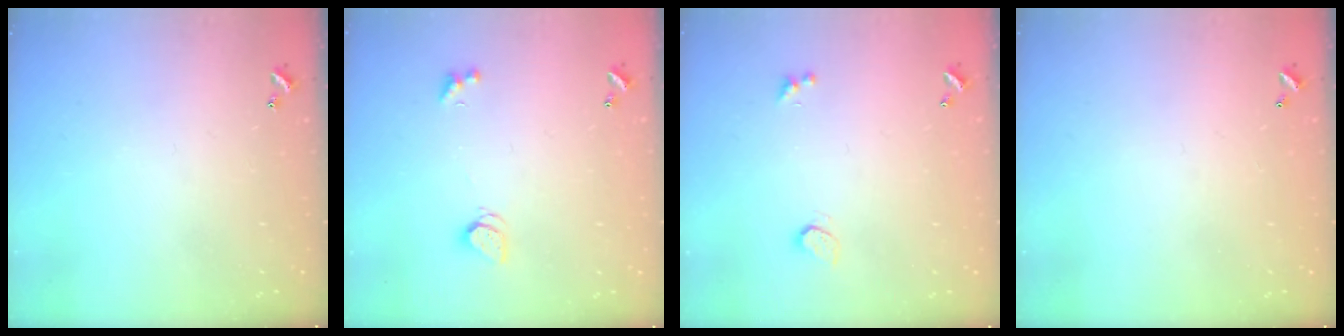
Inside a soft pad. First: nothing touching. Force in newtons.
{"total": 2.0, "press": 2.0, "slide": 0.3}
{"total": 0.9, "press": 0.8, "slide": 0.4}
{"total": 2.8, "press": 2.8, "slide": 0.1}